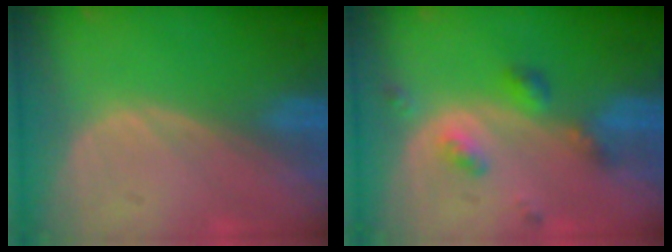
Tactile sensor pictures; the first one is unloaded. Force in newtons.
{"total": 4.9, "press": 4.3, "slide": 2.3}